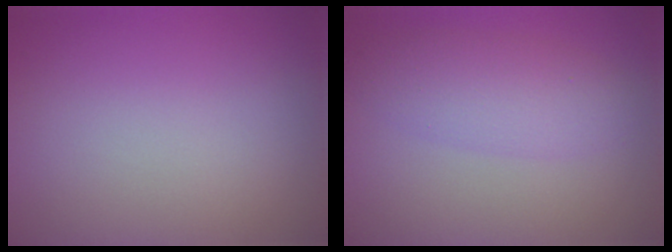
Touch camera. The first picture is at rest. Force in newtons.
{"total": 3.7, "press": 3.7, "slide": 0.1}